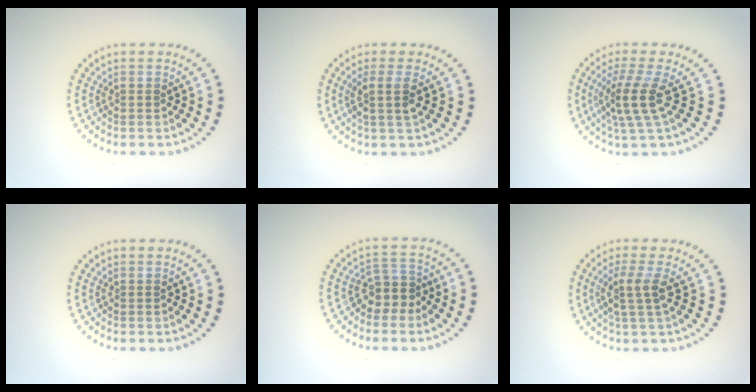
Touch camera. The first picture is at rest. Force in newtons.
{"total": 2.0, "press": 1.6, "slide": 1.2}
{"total": 3.7, "press": 2.7, "slide": 2.5}
{"total": 0.0}
{"total": 2.6, "press": 2.2, "slide": 1.5}
{"total": 2.6, "press": 2.0, "slide": 1.7}